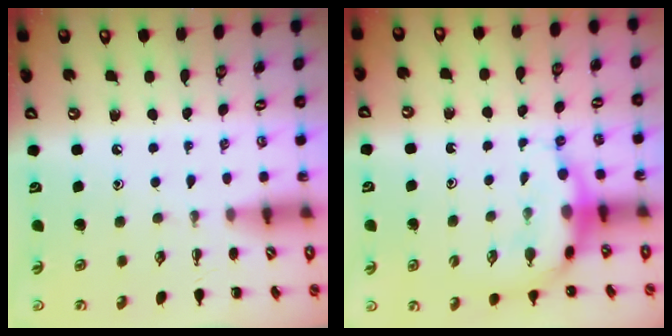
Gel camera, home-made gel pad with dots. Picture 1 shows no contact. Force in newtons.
{"total": 6.7, "press": 6.5, "slide": 1.6}